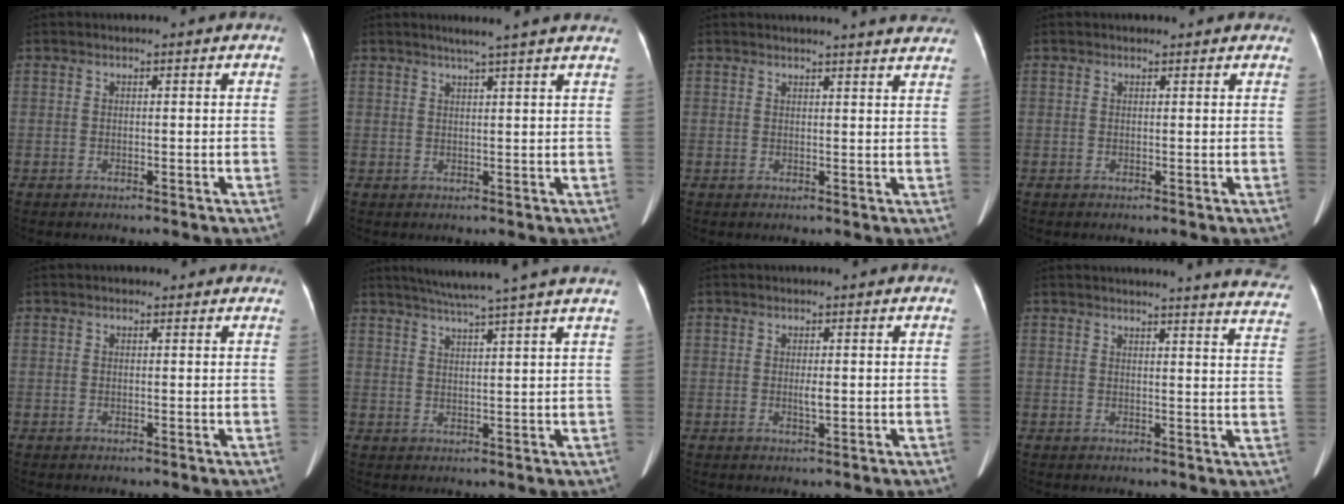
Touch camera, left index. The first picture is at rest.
{"total": 8.1, "force": [6.8, -0.7, 4.4], "torque": [-0.061, 0.018, 0.072]}
{"total": 11.4, "force": [10.9, 0.7, 3.3], "torque": [-0.029, -0.016, 0.104]}
{"total": 1.8, "force": [1.4, 1.1, 0.3], "torque": [0.005, 0.015, 0.012]}
{"total": 1.0, "force": [0.7, 0.8, 0.0], "torque": [0.002, 0.007, 0.004]}
{"total": 12.2, "force": [10.2, -1.6, 6.5], "torque": [-0.106, 0.011, 0.130]}
{"total": 1.3, "force": [-0.1, 0.2, 1.3], "torque": [-0.027, -0.004, -0.001]}
{"total": 14.8, "force": [14.5, 0.0, 3.1], "torque": [-0.019, -0.096, 0.128]}